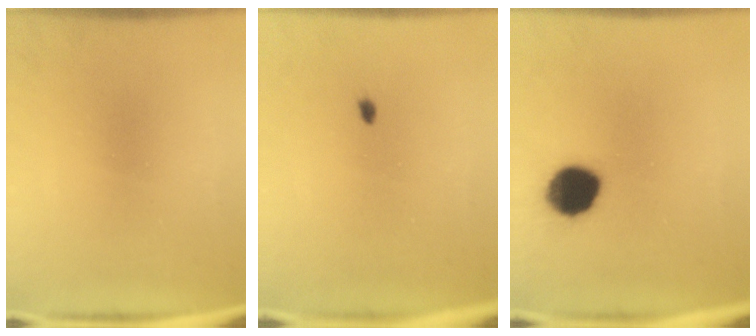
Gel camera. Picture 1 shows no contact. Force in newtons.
{"total": 1.4}
{"total": 12.1}